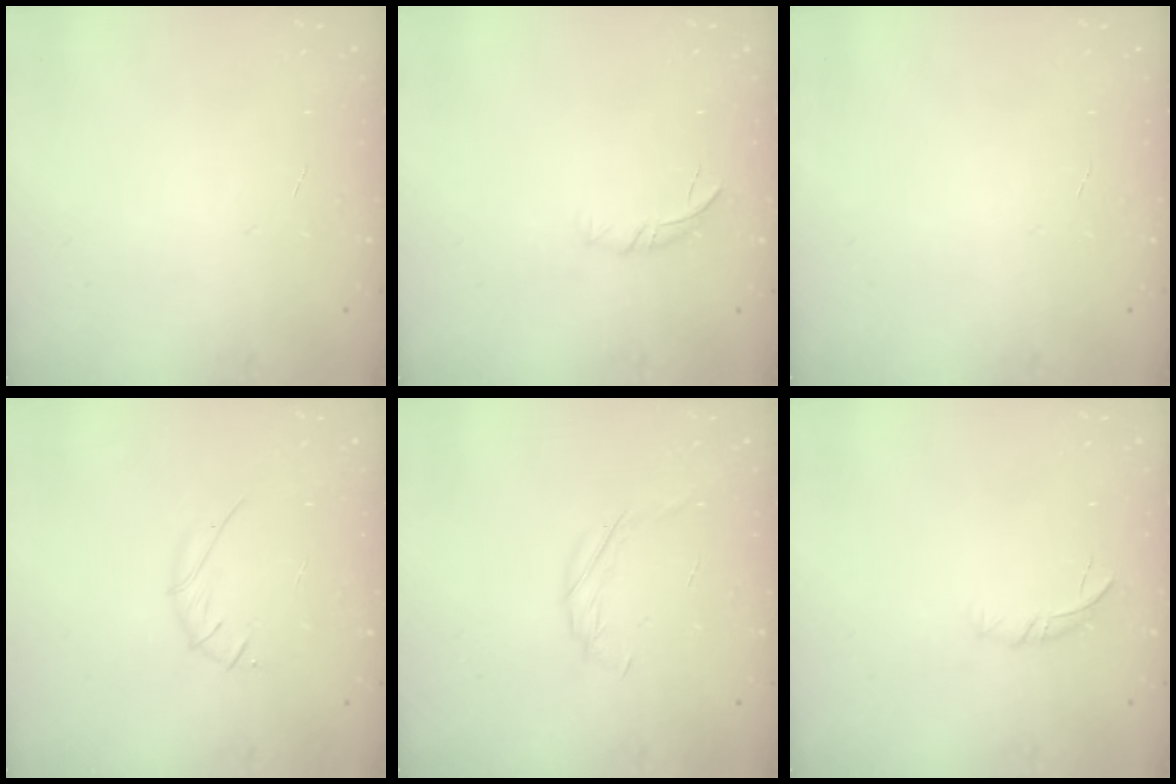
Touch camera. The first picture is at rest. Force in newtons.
{"total": 6.9, "press": 6.6, "slide": 2.0}
{"total": 0.0}
{"total": 4.2, "press": 4.1, "slide": 1.2}
{"total": 4.0, "press": 3.9, "slide": 1.0}
{"total": 6.9, "press": 6.6, "slide": 2.0}